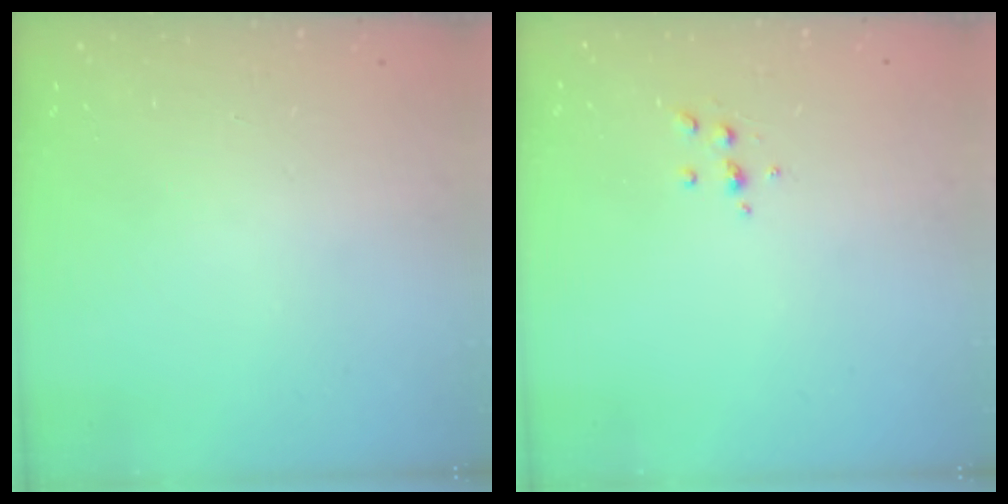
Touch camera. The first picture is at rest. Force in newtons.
{"total": 4.9, "press": 4.8, "slide": 1.1}